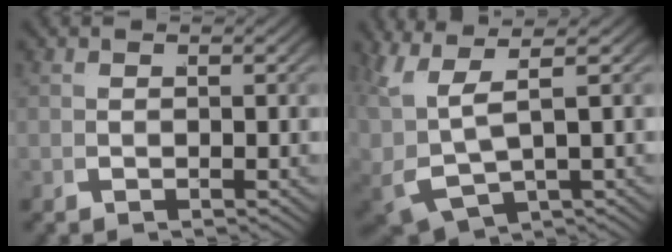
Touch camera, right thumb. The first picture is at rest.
{"total": 7.3, "force": [1.2, 4.5, 5.6], "torque": [-0.139, -0.018, 0.041]}